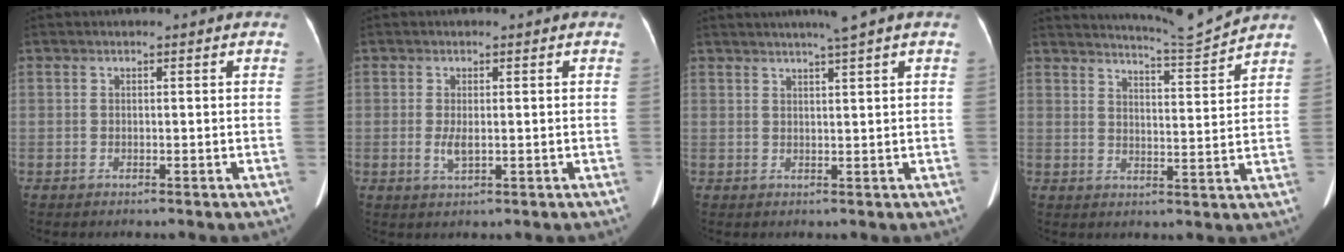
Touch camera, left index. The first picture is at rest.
{"total": 2.3, "force": [-0.2, 0.8, 2.1], "torque": [-0.045, -0.004, 0.000]}
{"total": 4.0, "force": [2.9, -0.9, 2.6], "torque": [-0.038, 0.010, 0.048]}
{"total": 7.7, "force": [7.4, -2.0, 0.8], "torque": [-0.028, -0.030, 0.116]}